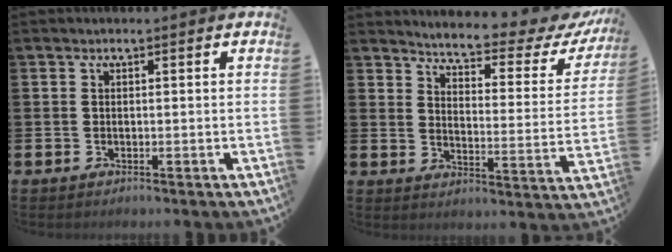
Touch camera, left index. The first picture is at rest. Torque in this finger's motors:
{"motor_torque": [1.04, -1.10, 0.41, 0.06]}